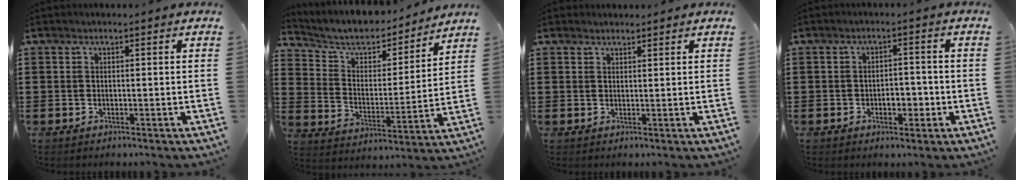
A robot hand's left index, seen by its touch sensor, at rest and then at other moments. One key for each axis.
{"total": 6.7, "fx": 6.0, "fy": 2.3, "fz": 2.0, "tx": -0.073, "ty": -0.039, "tz": 0.100}
{"total": 1.3, "fx": 1.2, "fy": 0.4, "fz": 0.1, "tx": -0.005, "ty": 0.000, "tz": 0.024}
{"total": 3.6, "fx": -1.2, "fy": 2.0, "fz": 2.8, "tx": -0.046, "ty": 0.002, "tz": -0.026}